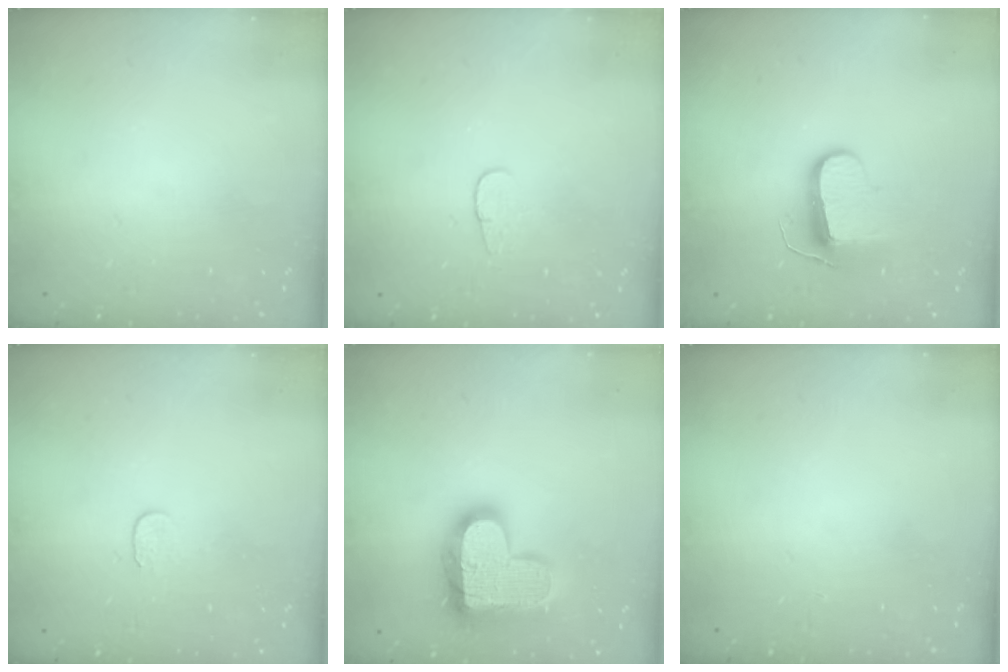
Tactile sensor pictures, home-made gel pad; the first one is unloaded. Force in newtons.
{"total": 3.6, "press": 3.6, "slide": 0.4}
{"total": 9.4, "press": 9.4, "slide": 0.5}
{"total": 3.8, "press": 3.8, "slide": 0.4}
{"total": 19.9, "press": 19.9, "slide": 1.3}
{"total": 0.0}